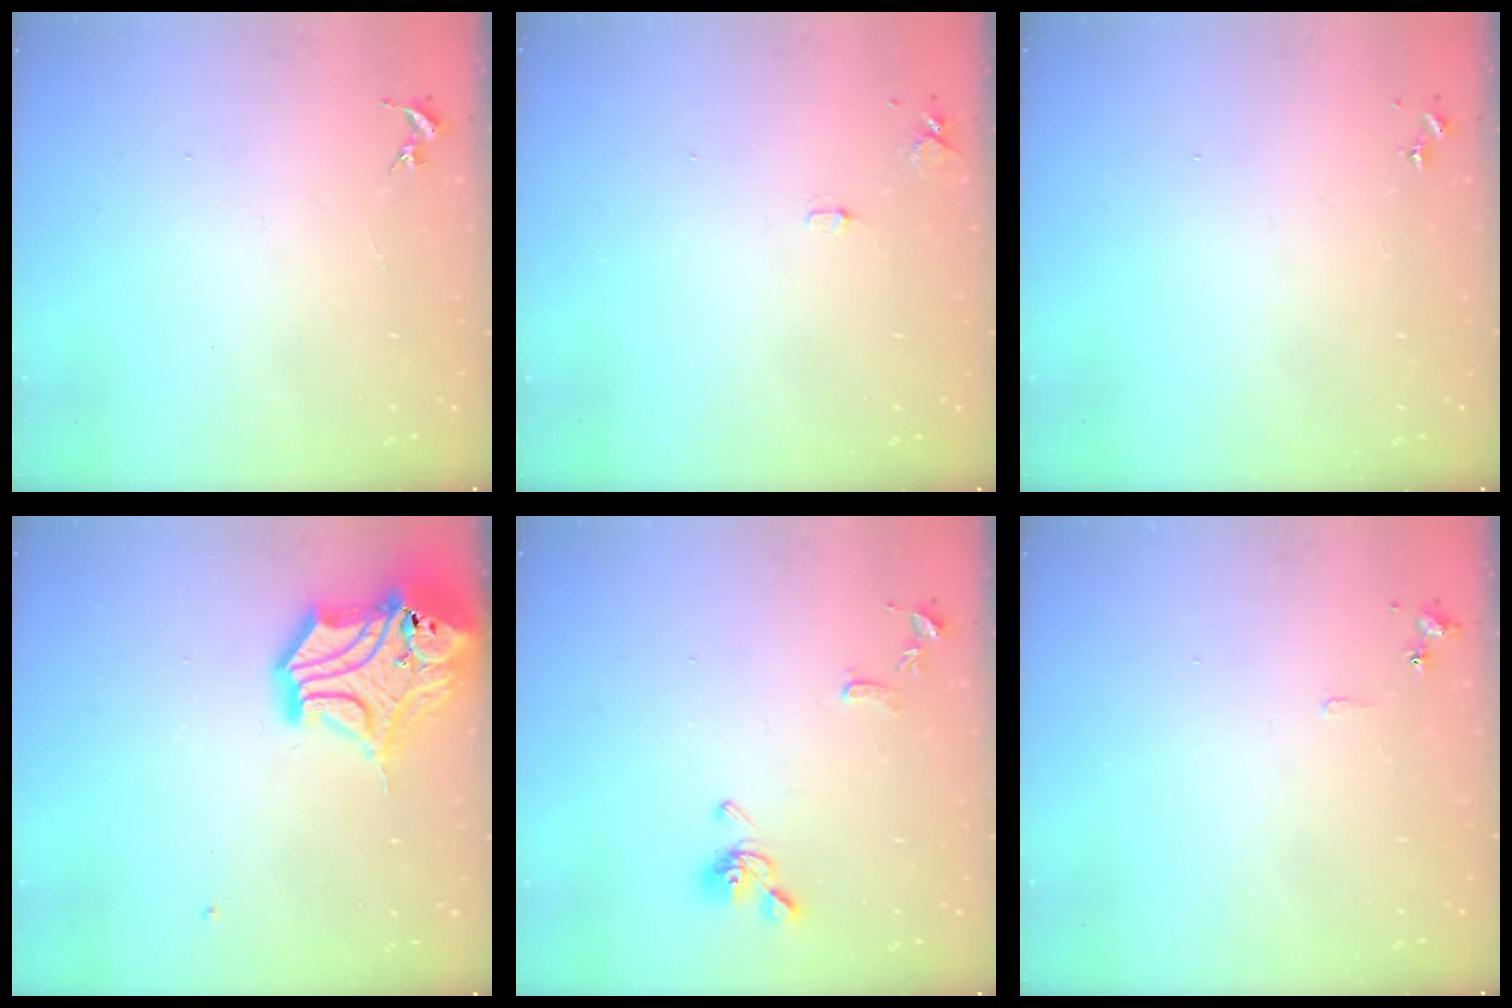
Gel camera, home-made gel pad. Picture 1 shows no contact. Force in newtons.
{"total": 5.2, "press": 5.1, "slide": 0.8}
{"total": 0.0}
{"total": 18.5, "press": 18.3, "slide": 2.6}
{"total": 10.1, "press": 10.1, "slide": 1.2}
{"total": 4.5, "press": 4.4, "slide": 0.6}